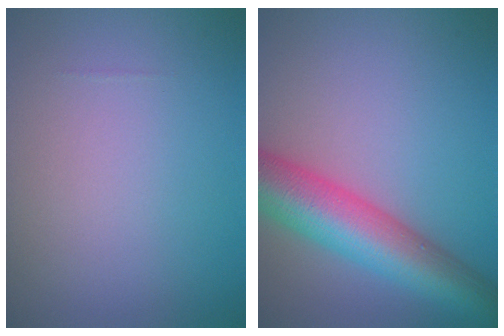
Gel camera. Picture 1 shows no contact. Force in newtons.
{"total": 9.1, "press": 9.1, "slide": 0.3}